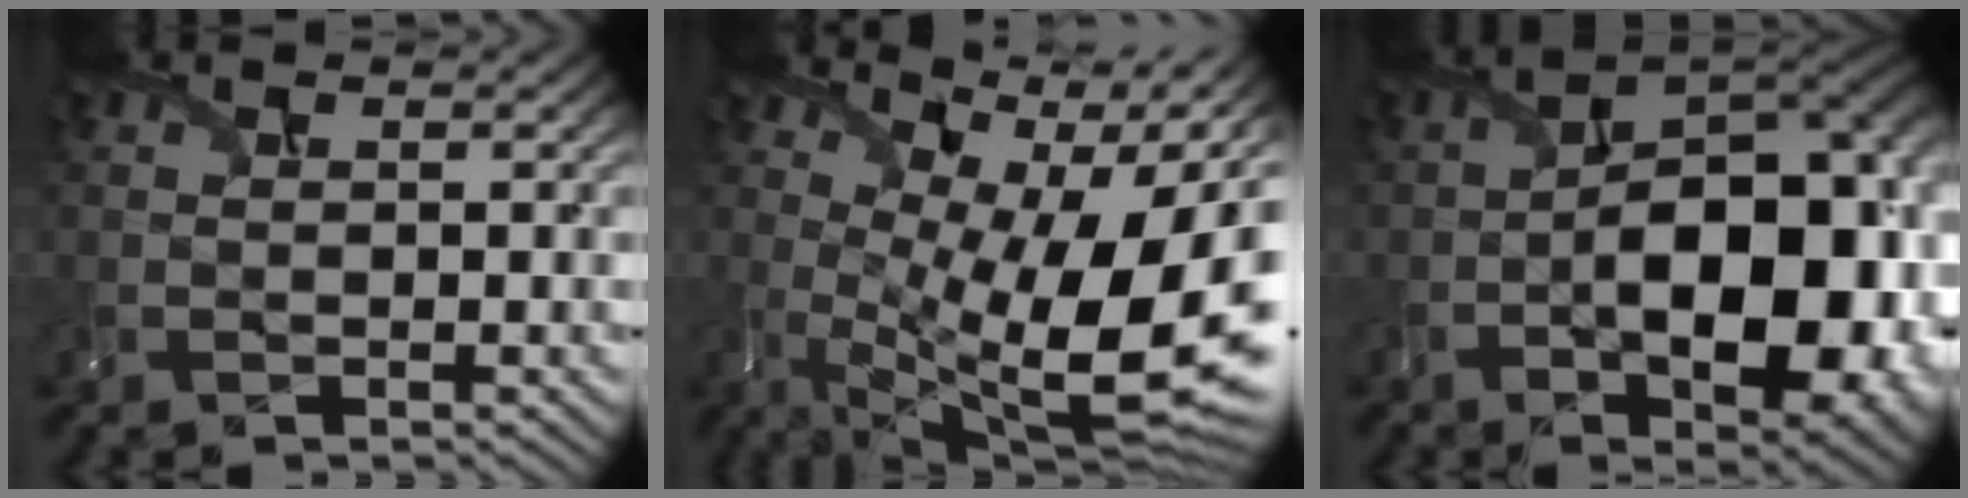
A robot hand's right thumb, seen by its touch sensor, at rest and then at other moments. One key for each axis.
{"total": 17.9, "fx": 2.4, "fy": 7.5, "fz": 16.0, "tx": -0.248, "ty": 0.012, "tz": 0.070}
{"total": 18.1, "fx": -3.9, "fy": 9.1, "fz": 15.1, "tx": -0.207, "ty": -0.010, "tz": -0.055}